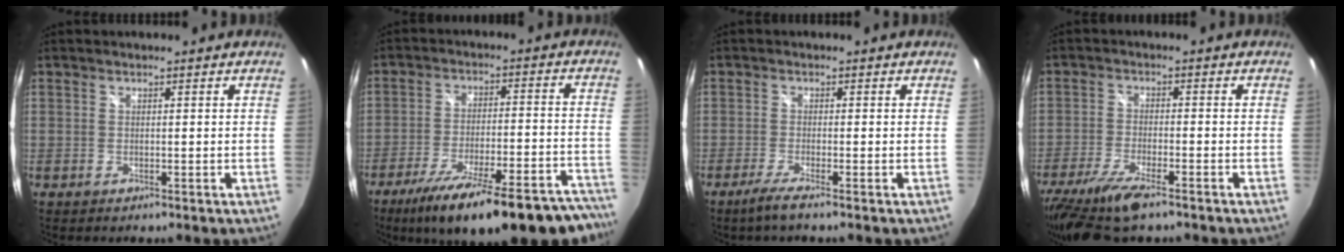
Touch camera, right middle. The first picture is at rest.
{"total": 26.9, "force": [-22.2, 5.9, 14.1], "torque": [-0.219, -0.035, -0.305]}
{"total": 3.1, "force": [-2.2, -0.5, 2.1], "torque": [-0.055, -0.010, -0.047]}
{"total": 12.8, "force": [-9.4, 3.1, 8.1], "torque": [-0.178, -0.043, -0.170]}